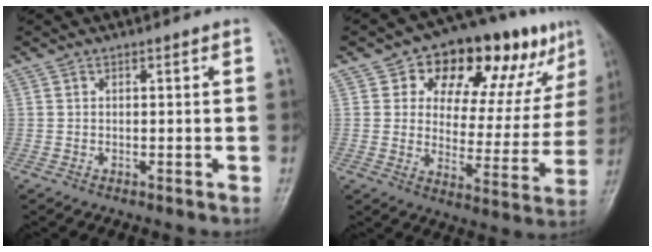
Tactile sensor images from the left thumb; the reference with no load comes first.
{"total": 21.7, "force": [11.6, 11.3, 14.5], "torque": [-0.141, -0.010, 0.169]}